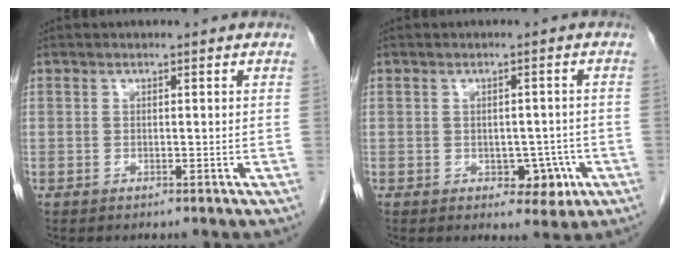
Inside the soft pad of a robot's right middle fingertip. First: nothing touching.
{"total": 4.1, "force": [-1.4, 2.6, 2.9], "torque": [-0.026, 0.004, -0.010]}